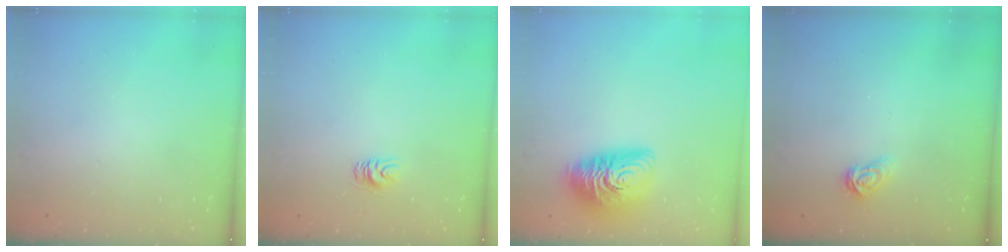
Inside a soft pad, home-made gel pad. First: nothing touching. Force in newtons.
{"total": 5.0, "press": 4.9, "slide": 0.4}
{"total": 14.0, "press": 13.9, "slide": 1.1}
{"total": 3.8, "press": 3.8, "slide": 0.5}